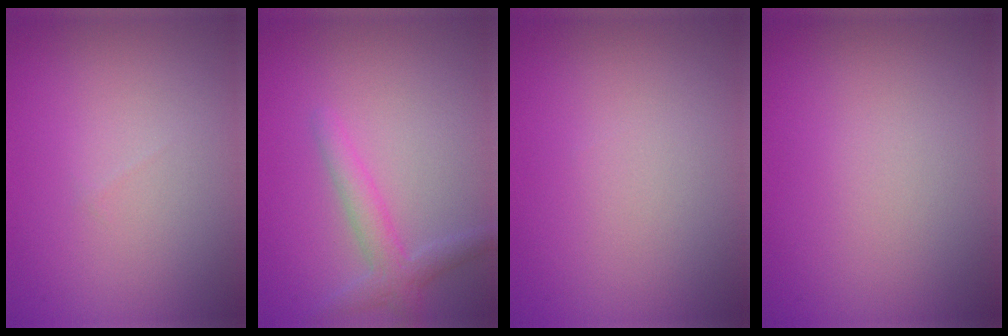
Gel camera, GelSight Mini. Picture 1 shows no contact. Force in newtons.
{"total": 2.5, "press": 2.5, "slide": 0.1}
{"total": 0.0}
{"total": 0.0}